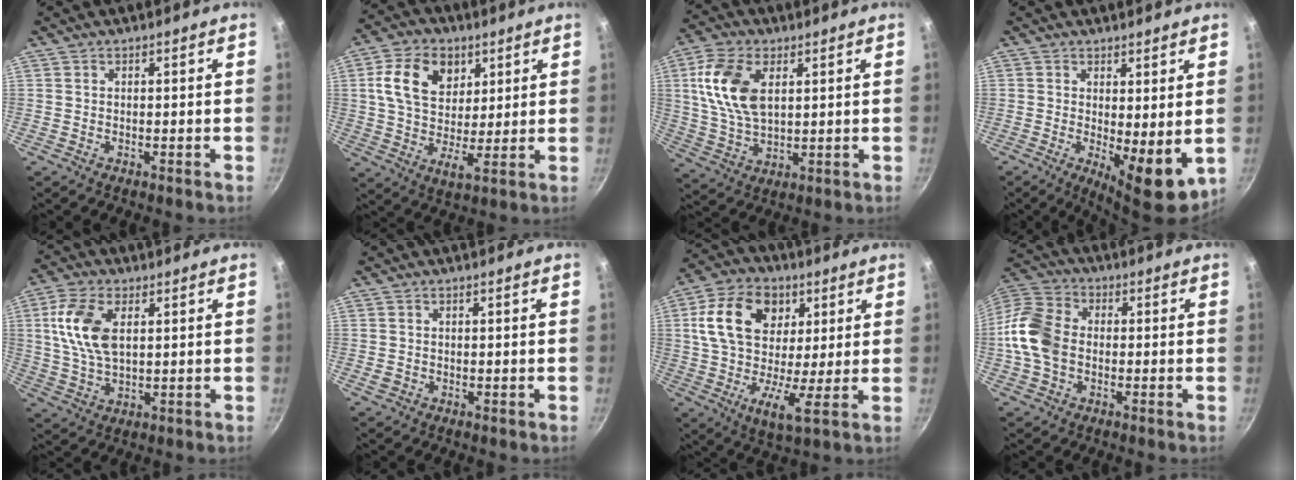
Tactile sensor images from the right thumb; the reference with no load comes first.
{"total": 12.9, "force": [4.7, 8.8, 8.2], "torque": [-0.123, -0.010, 0.076]}
{"total": 12.8, "force": [3.6, 7.4, 9.8], "torque": [-0.185, -0.009, 0.072]}
{"total": 8.6, "force": [0.1, 3.1, 8.0], "torque": [-0.100, -0.019, 0.010]}
{"total": 10.9, "force": [2.7, 6.1, 8.7], "torque": [-0.167, -0.001, 0.052]}
{"total": 1.2, "force": [0.0, 1.1, 0.6], "torque": [-0.010, 0.002, 0.000]}
{"total": 17.5, "force": [5.7, 11.1, 12.3], "torque": [-0.203, -0.013, 0.083]}
{"total": 11.9, "force": [-1.1, 8.7, 8.0], "torque": [-0.145, 0.023, -0.041]}